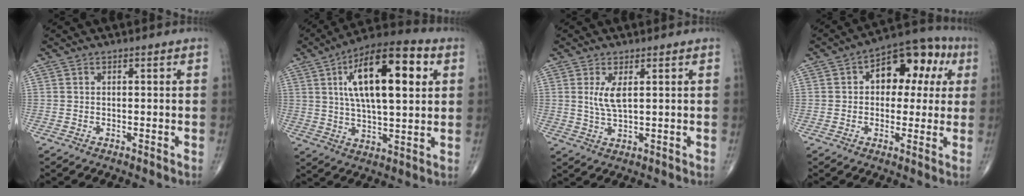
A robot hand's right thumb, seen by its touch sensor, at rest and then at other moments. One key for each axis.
{"total": 19.8, "fx": 5.7, "fy": 7.8, "fz": 17.3, "tx": -0.268, "ty": 0.005, "tz": 0.086}
{"total": 4.0, "fx": 1.2, "fy": 1.2, "fz": 3.7, "tx": -0.079, "ty": -0.012, "tz": 0.030}
{"total": 13.8, "fx": 3.3, "fy": 8.6, "fz": 10.2, "tx": -0.087, "ty": 0.030, "tz": 0.038}